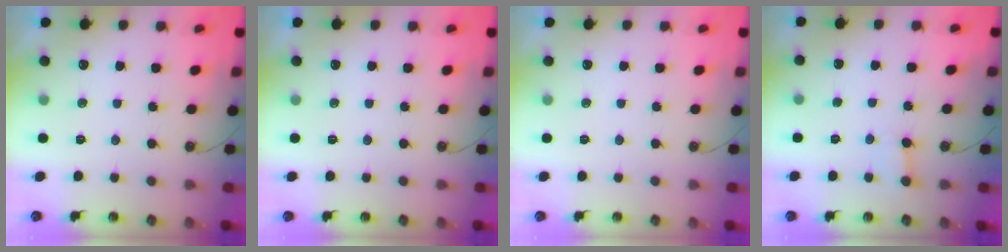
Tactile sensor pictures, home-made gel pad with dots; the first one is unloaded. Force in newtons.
{"total": 0.0}
{"total": 0.0}
{"total": 2.4, "press": 2.4, "slide": 0.4}